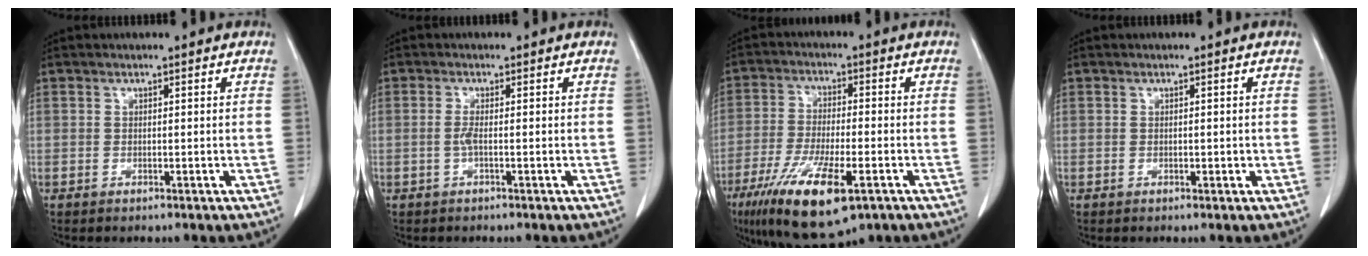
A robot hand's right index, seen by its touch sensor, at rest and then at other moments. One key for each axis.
{"total": 1.4, "fx": -0.3, "fy": 0.0, "fz": 1.4, "tx": -0.029, "ty": 0.001, "tz": -0.006}
{"total": 14.4, "fx": -7.7, "fy": 3.4, "fz": 11.6, "tx": -0.224, "ty": -0.033, "tz": -0.129}
{"total": 0.7, "fx": -0.1, "fy": 0.5, "fz": 0.5, "tx": -0.006, "ty": 0.002, "tz": 0.001}